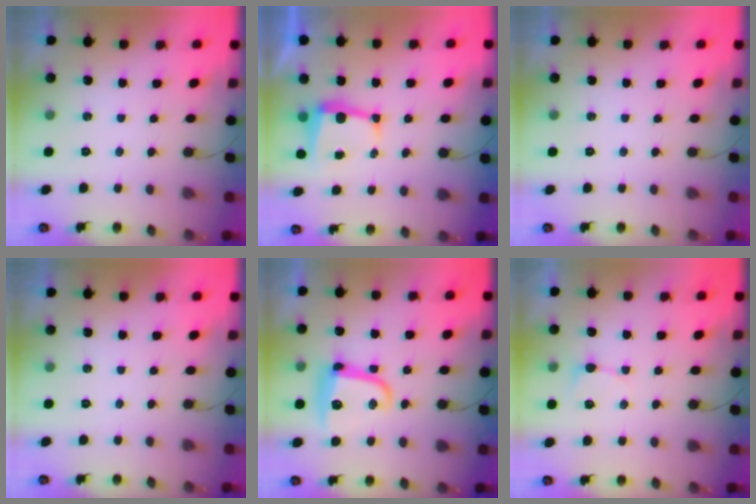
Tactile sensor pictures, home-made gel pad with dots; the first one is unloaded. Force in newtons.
{"total": 6.2, "press": 6.2, "slide": 0.4}
{"total": 0.0}
{"total": 0.0}
{"total": 12.4, "press": 12.4, "slide": 0.8}
{"total": 3.6, "press": 3.6, "slide": 0.5}